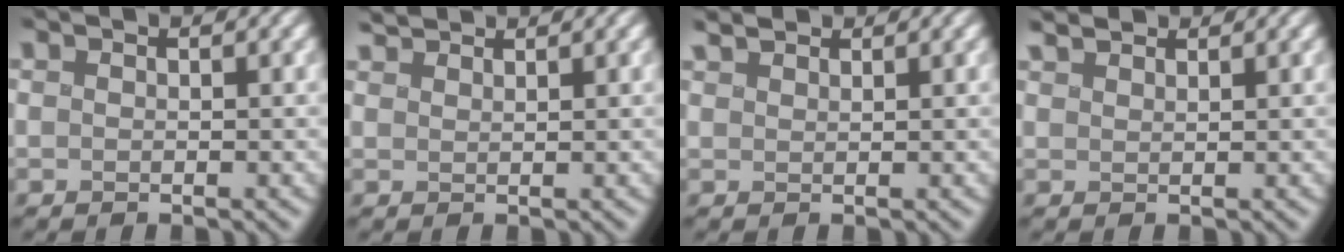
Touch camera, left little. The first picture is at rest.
{"total": 2.5, "force": [2.4, 0.5, 0.7], "torque": [-0.012, 0.010, 0.033]}
{"total": 2.8, "force": [2.5, 0.9, 1.0], "torque": [-0.008, 0.020, 0.018]}
{"total": 3.2, "force": [2.8, 1.0, 1.2], "torque": [-0.012, 0.020, 0.024]}